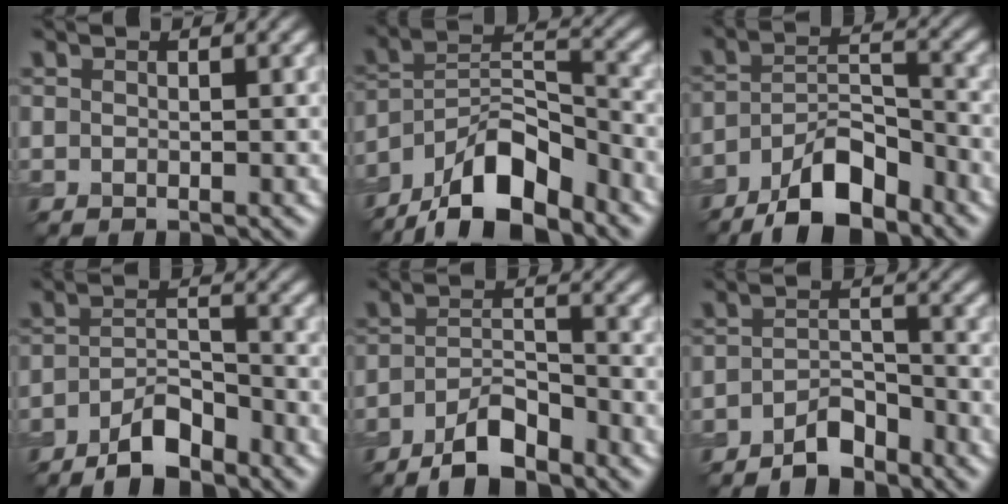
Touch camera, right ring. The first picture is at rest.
{"total": 10.8, "force": [-7.8, 4.2, 6.3], "torque": [-0.099, 0.012, -0.149]}
{"total": 7.7, "force": [-5.5, 2.8, 4.7], "torque": [-0.074, 0.006, -0.100]}
{"total": 4.9, "force": [-3.5, 1.6, 2.9], "torque": [-0.050, 0.002, -0.067]}
{"total": 5.0, "force": [-3.6, 1.6, 3.0], "torque": [-0.054, 0.001, -0.069]}
{"total": 3.2, "force": [-2.6, 1.1, 1.5], "torque": [-0.022, 0.013, -0.052]}